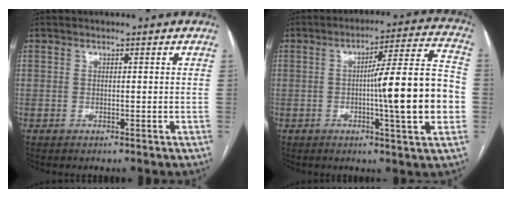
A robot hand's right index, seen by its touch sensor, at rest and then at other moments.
{"total": 15.2, "force": [-2.2, 0.5, 15.0], "torque": [-0.214, 0.013, -0.034]}